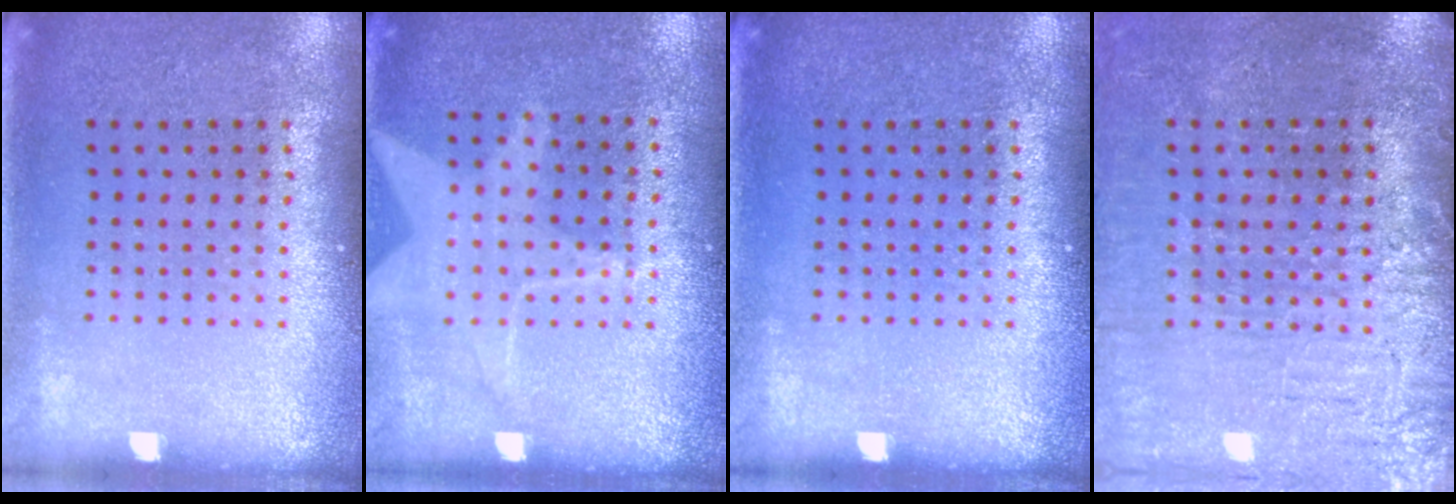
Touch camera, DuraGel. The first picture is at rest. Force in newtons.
{"total": 1.3, "press": 1.2, "slide": 0.3}
{"total": 0.0}
{"total": 4.1, "press": 3.7, "slide": 1.7}